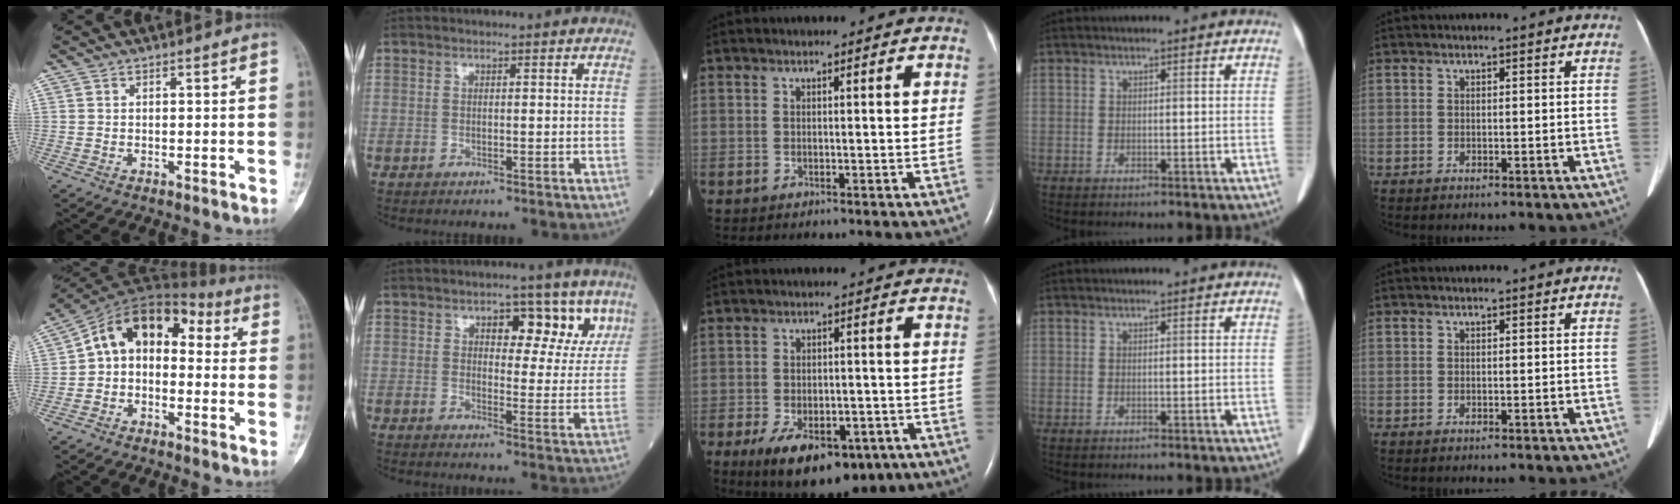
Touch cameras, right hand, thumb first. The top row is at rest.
{"thumb": {"total": 11.5, "force": [0.2, 8.2, 8.1], "torque": [-0.102, 0.053, -0.018]}, "index": {"total": 8.4, "force": [4.8, 4.0, 5.7], "torque": [-0.052, 0.003, 0.063]}, "middle": {"total": 13.8, "force": [-7.9, 6.9, 9.1], "torque": [-0.151, -0.009, -0.107]}}